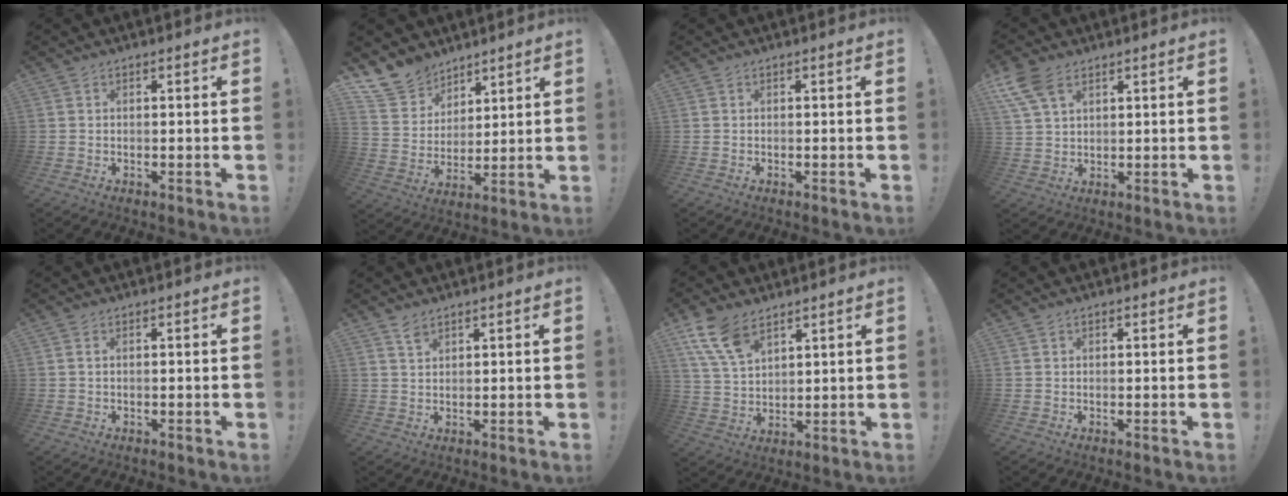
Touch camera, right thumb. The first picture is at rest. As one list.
[{"total": 11.7, "force": [9.1, 7.1, 1.8], "torque": [-0.050, -0.071, 0.180]}, {"total": 0.0}, {"total": 8.9, "force": [4.7, 5.2, 5.5], "torque": [-0.103, -0.015, 0.093]}, {"total": 0.8, "force": [0.4, 0.3, 0.7], "torque": [-0.011, 0.000, 0.006]}, {"total": 2.9, "force": [2.3, 1.4, 1.2], "torque": [-0.009, -0.018, 0.041]}, {"total": 11.9, "force": [7.5, 7.0, 6.0], "torque": [-0.114, -0.031, 0.148]}, {"total": 0.5, "force": [0.3, 0.4, 0.1], "torque": [0.004, -0.001, 0.005]}]